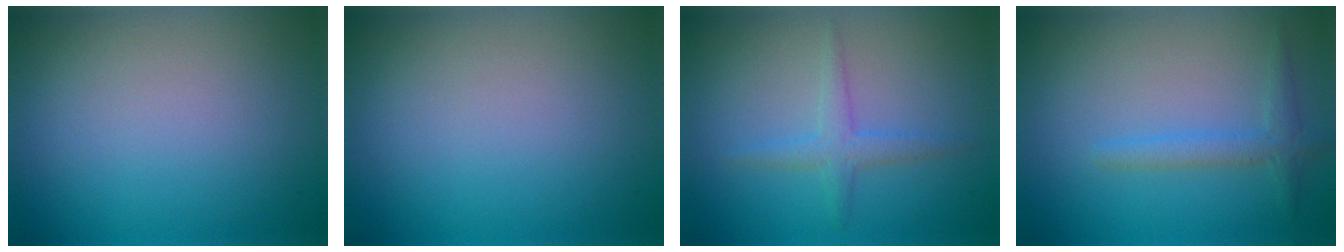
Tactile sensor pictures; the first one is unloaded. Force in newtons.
{"total": 0.0}
{"total": 2.0, "press": 2.0, "slide": 0.1}
{"total": 1.9, "press": 1.9, "slide": 0.1}